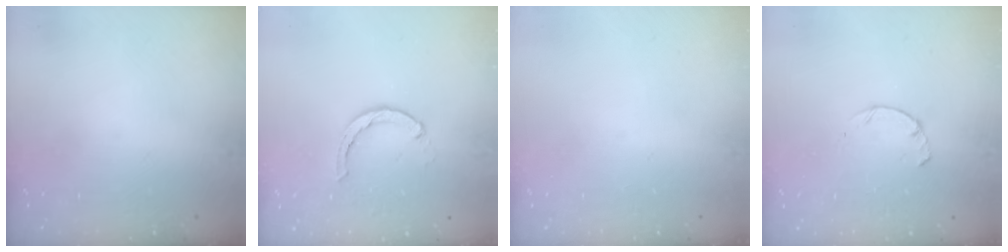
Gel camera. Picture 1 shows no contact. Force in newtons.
{"total": 2.3, "press": 2.3, "slide": 0.2}
{"total": 0.0}
{"total": 1.7, "press": 1.6, "slide": 0.4}